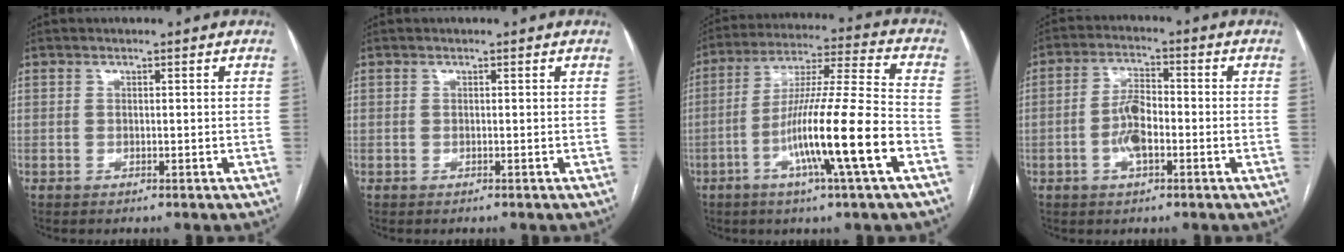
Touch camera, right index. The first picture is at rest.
{"total": 0.0}
{"total": 16.4, "force": [-6.0, -1.0, 15.2], "torque": [-0.275, -0.008, -0.108]}
{"total": 6.0, "force": [-1.7, 2.2, 5.4], "torque": [-0.115, 0.009, -0.033]}